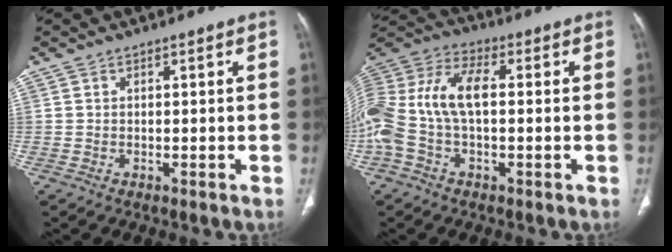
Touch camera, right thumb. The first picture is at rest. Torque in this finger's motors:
{"motor_torque": [1.57, 1.52, 0.91, 0.05, 0.24]}